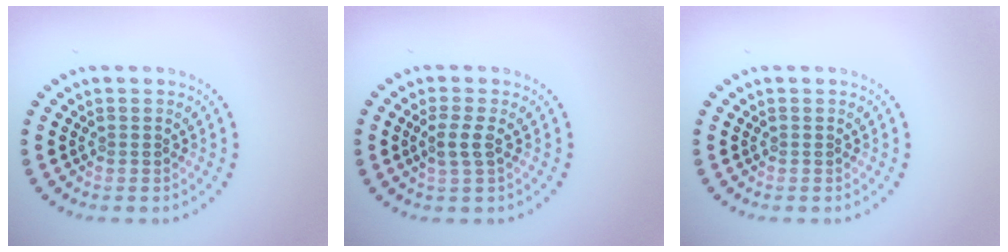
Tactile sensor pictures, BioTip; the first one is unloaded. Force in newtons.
{"total": 1.8, "press": 1.6, "slide": 0.7}
{"total": 0.0}